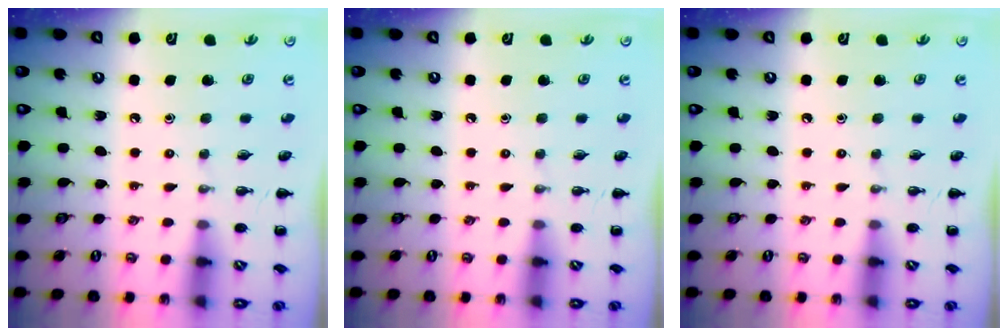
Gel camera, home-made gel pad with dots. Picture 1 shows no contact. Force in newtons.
{"total": 0.0}
{"total": 0.0}